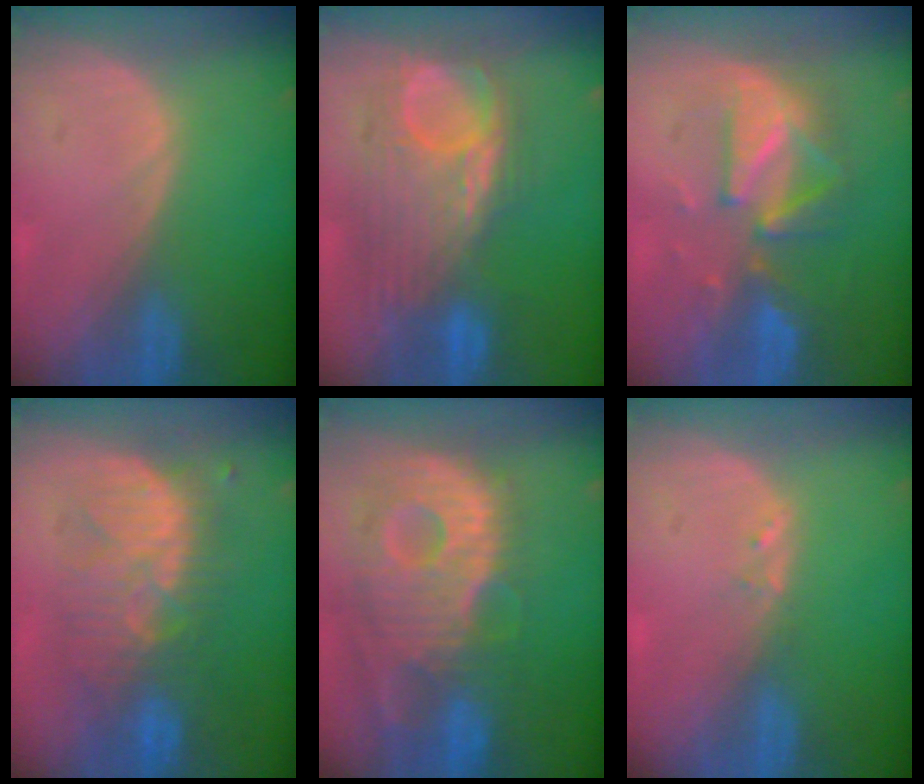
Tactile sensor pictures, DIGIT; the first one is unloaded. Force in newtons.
{"total": 10.6, "press": 10.1, "slide": 3.2}
{"total": 8.2, "press": 8.2, "slide": 0.4}
{"total": 8.8, "press": 8.8, "slide": 0.2}
{"total": 13.4, "press": 11.6, "slide": 6.6}
{"total": 1.0, "press": 1.0, "slide": 0.2}